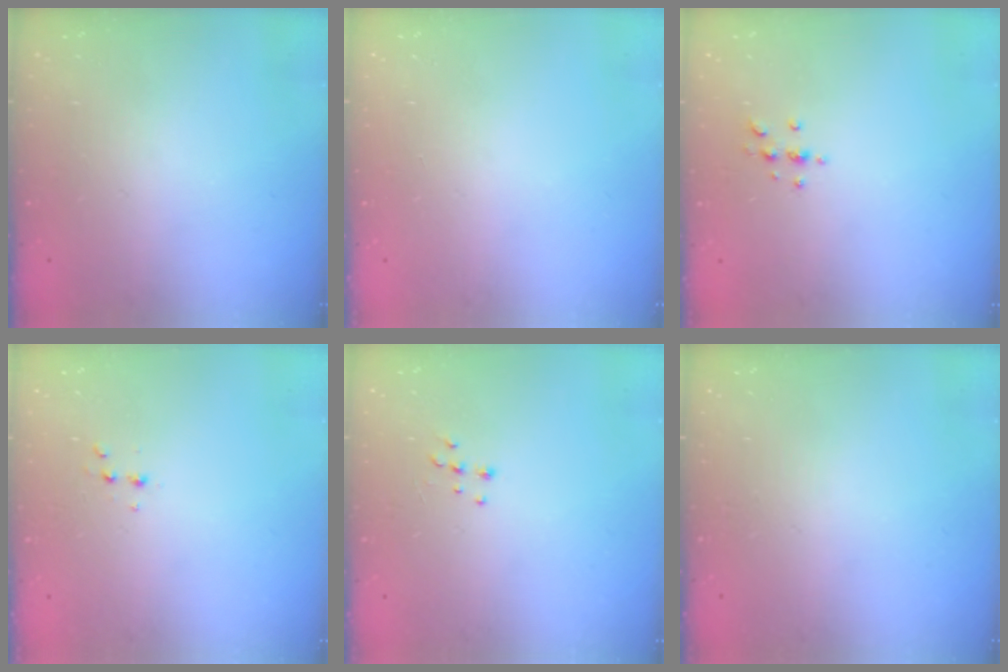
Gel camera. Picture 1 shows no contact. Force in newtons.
{"total": 0.0}
{"total": 2.9, "press": 2.9, "slide": 0.4}
{"total": 2.6, "press": 2.5, "slide": 0.8}
{"total": 6.7, "press": 6.7, "slide": 0.6}
{"total": 0.0}